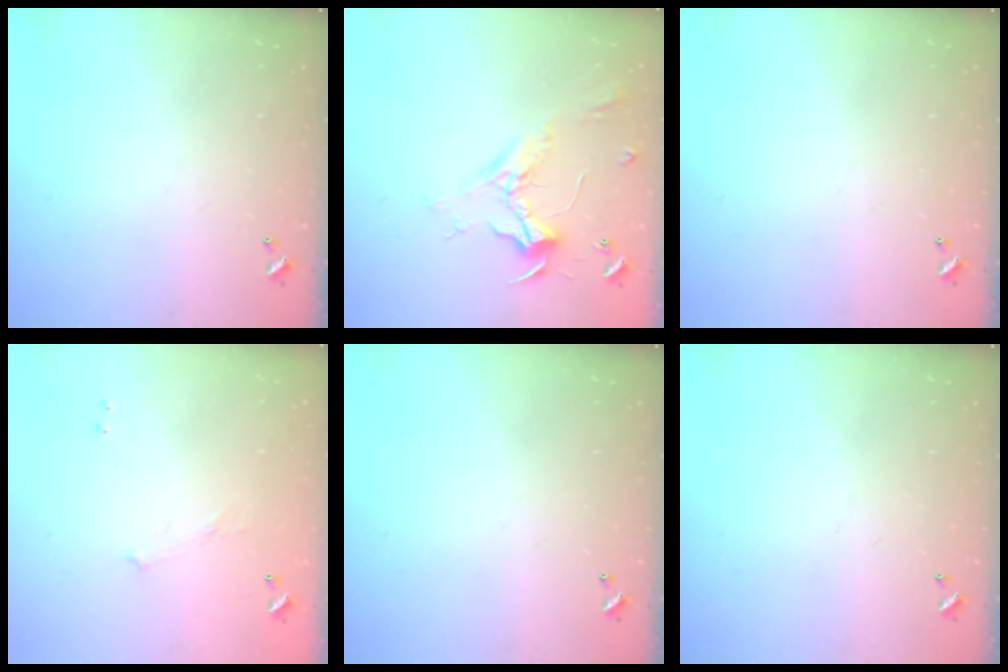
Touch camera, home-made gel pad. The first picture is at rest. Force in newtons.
{"total": 2.3, "press": 2.2, "slide": 0.8}
{"total": 0.0}
{"total": 6.6, "press": 6.5, "slide": 0.7}
{"total": 0.0}
{"total": 0.0}